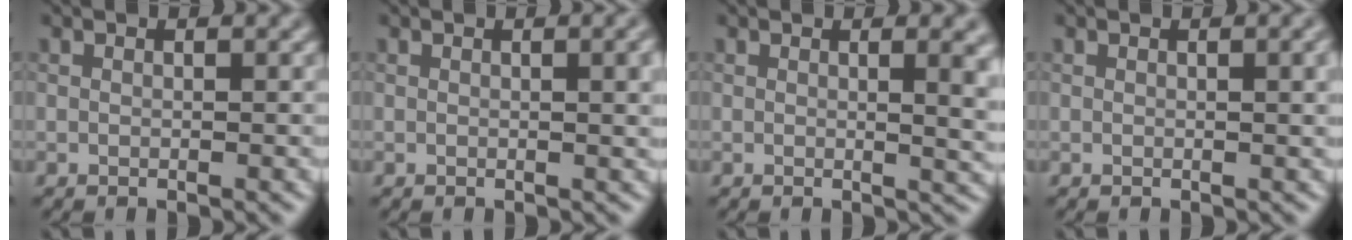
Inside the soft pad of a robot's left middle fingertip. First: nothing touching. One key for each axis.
{"total": 2.9, "fx": 0.6, "fy": 0.9, "fz": 2.7, "tx": -0.027, "ty": 0.005, "tz": 0.006}
{"total": 4.2, "fx": 0.9, "fy": 1.6, "fz": 3.8, "tx": -0.031, "ty": 0.002, "tz": 0.011}
{"total": 2.2, "fx": 0.5, "fy": 0.7, "fz": 2.0, "tx": -0.021, "ty": 0.005, "tz": 0.005}